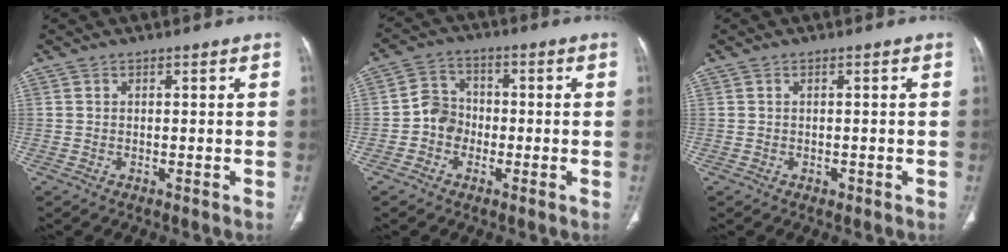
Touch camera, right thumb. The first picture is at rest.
{"total": 5.8, "force": [-1.5, 5.2, 2.2], "torque": [-0.013, 0.019, -0.040]}
{"total": 0.7, "force": [-0.3, 0.6, 0.4], "torque": [-0.004, 0.001, -0.003]}